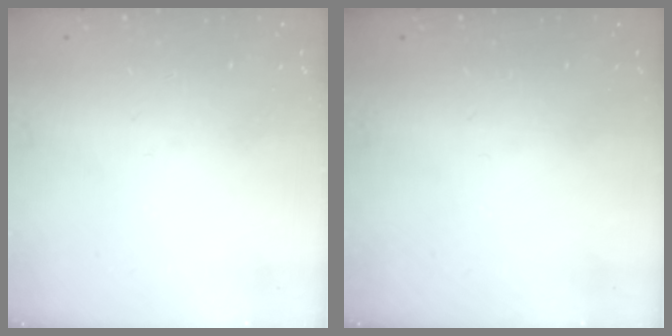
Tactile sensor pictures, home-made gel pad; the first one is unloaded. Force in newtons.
{"total": 0.0}